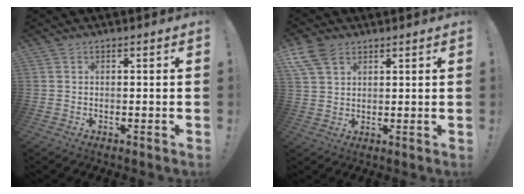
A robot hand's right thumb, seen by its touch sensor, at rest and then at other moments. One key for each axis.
{"total": 8.1, "fx": 4.6, "fy": 4.9, "fz": 4.5, "tx": -0.089, "ty": -0.011, "tz": 0.091}